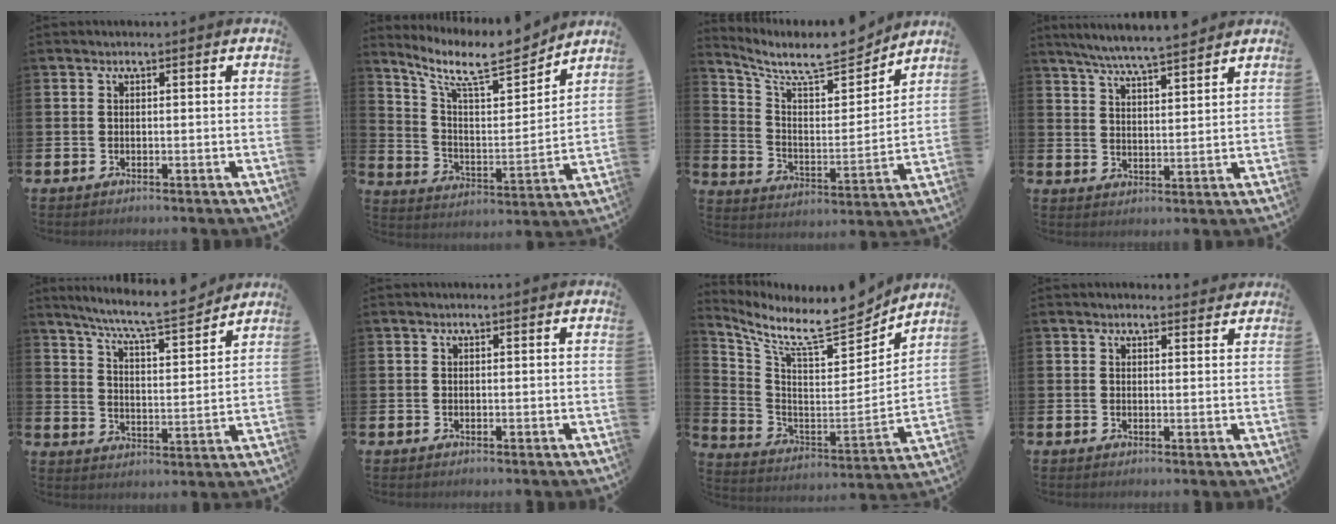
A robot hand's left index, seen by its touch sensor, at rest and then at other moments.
{"total": 10.4, "force": [8.9, 2.5, 4.7], "torque": [-0.115, -0.062, 0.151]}
{"total": 9.2, "force": [8.4, 2.2, 3.1], "torque": [-0.086, -0.069, 0.142]}
{"total": 6.3, "force": [6.0, -0.1, 1.8], "torque": [-0.054, -0.032, 0.106]}
{"total": 7.8, "force": [7.2, 0.3, 2.8], "torque": [-0.072, -0.052, 0.123]}
{"total": 0.0}
{"total": 11.5, "force": [10.0, 2.2, 5.2], "torque": [-0.124, -0.083, 0.160]}
{"total": 1.6, "force": [1.5, 0.4, 0.0], "torque": [0.008, -0.006, 0.026]}